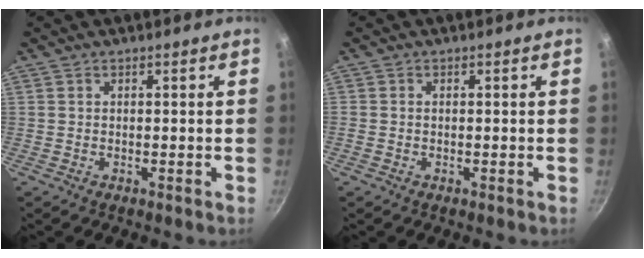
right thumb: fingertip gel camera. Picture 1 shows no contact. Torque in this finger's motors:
{"motor_torque": [-0.02, -0.02, -0.02, 0.45, -0.03]}